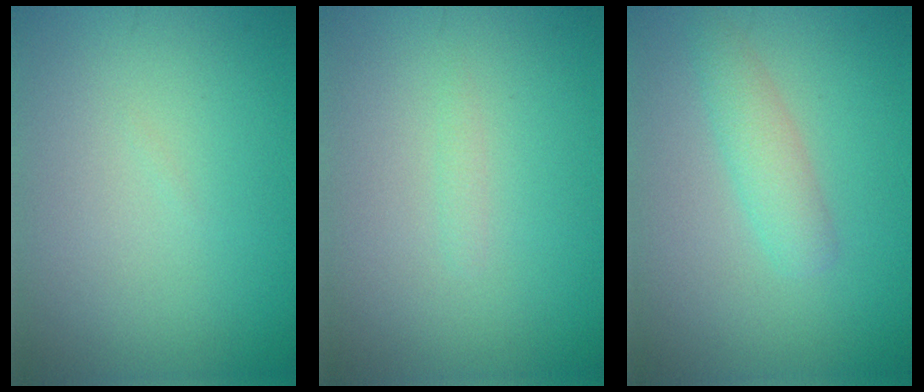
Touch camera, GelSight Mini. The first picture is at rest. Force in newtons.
{"total": 0.6, "press": 0.6, "slide": 0.1}
{"total": 2.5, "press": 2.5, "slide": 0.1}